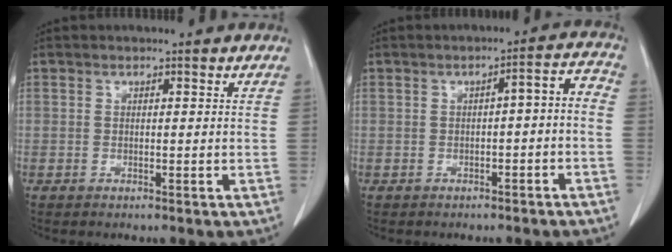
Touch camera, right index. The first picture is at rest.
{"total": 4.4, "force": [-1.5, 1.3, 3.9], "torque": [-0.049, 0.024, -0.020]}